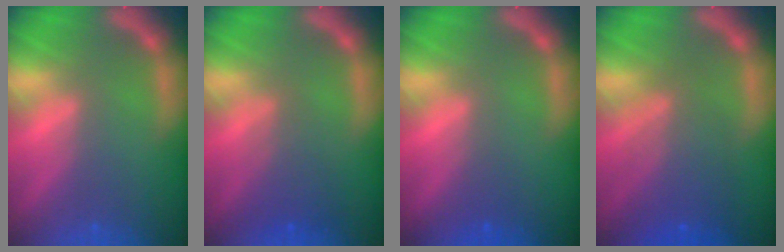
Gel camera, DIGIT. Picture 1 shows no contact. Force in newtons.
{"total": 2.9}
{"total": 0.9}
{"total": 6.0}